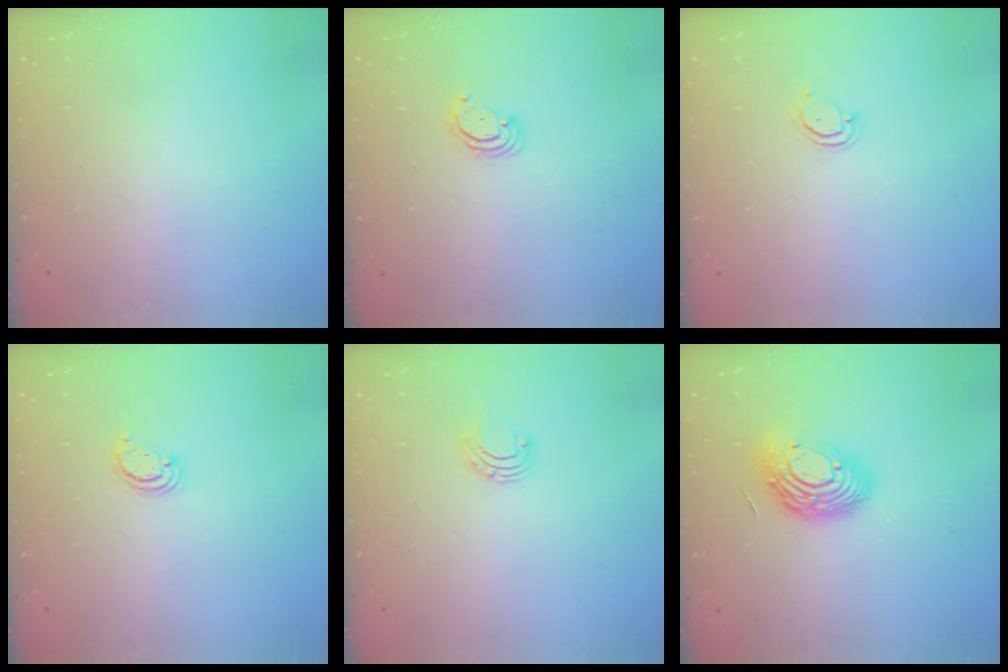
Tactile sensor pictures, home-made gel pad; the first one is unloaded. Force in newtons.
{"total": 3.6, "press": 3.6, "slide": 0.4}
{"total": 2.5, "press": 2.5, "slide": 0.1}
{"total": 2.6, "press": 2.6, "slide": 0.2}
{"total": 5.1, "press": 5.1, "slide": 0.4}
{"total": 13.0, "press": 12.9, "slide": 1.0}